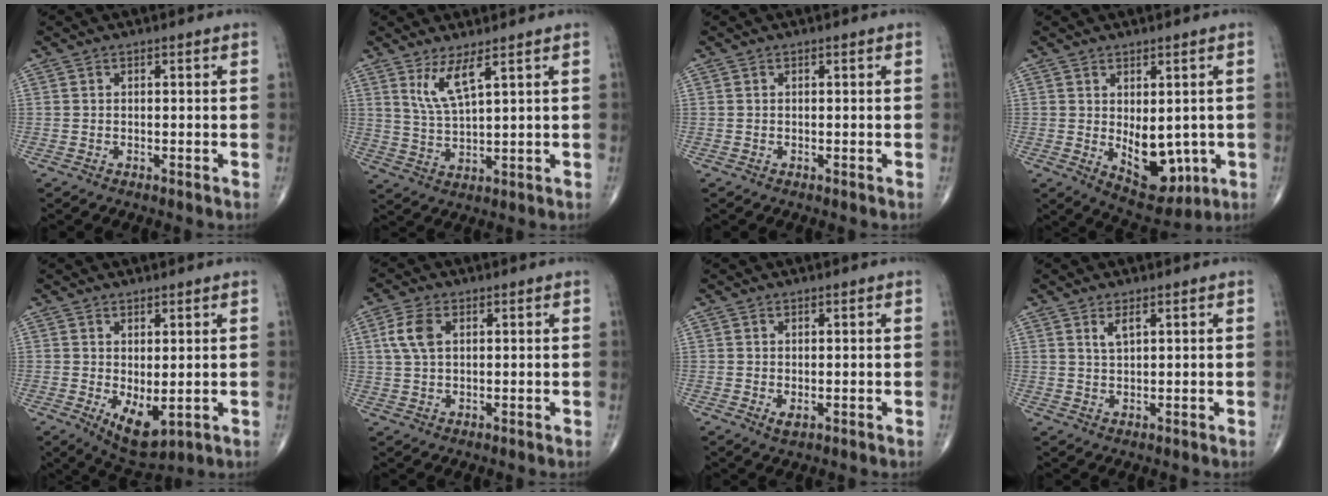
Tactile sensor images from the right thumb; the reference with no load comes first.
{"total": 5.8, "force": [3.3, 0.9, 4.6], "torque": [-0.098, -0.032, 0.074]}
{"total": 0.0}
{"total": 9.8, "force": [-0.9, 5.5, 8.0], "torque": [-0.085, -0.015, 0.009]}
{"total": 6.8, "force": [-0.9, 3.1, 6.0], "torque": [-0.086, -0.015, 0.003]}
{"total": 5.3, "force": [1.5, 3.1, 4.0], "torque": [-0.093, 0.006, 0.029]}
{"total": 1.5, "force": [-0.2, 0.7, 1.3], "torque": [-0.023, -0.005, 0.001]}
{"total": 2.3, "force": [1.3, 0.8, 1.8], "torque": [-0.036, -0.005, 0.028]}